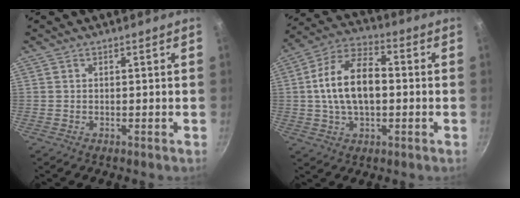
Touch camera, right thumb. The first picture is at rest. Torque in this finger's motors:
{"motor_torque": [-0.48, 1.88, 1.28, -0.12, 0.35]}